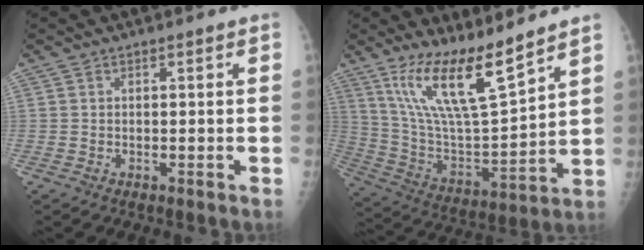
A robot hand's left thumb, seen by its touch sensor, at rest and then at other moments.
{"total": 16.3, "force": [11.5, 3.2, 11.2], "torque": [-0.189, -0.071, 0.230]}